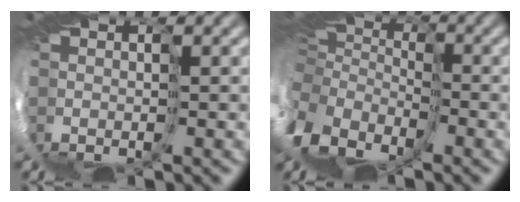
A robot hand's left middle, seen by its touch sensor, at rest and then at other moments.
{"total": 10.1, "force": [-3.0, 7.6, 6.0], "torque": [-0.195, -0.022, -0.039]}